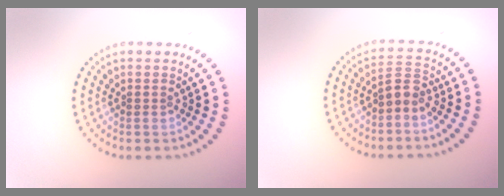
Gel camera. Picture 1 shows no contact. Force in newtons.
{"total": 1.9, "press": 1.5, "slide": 1.0}